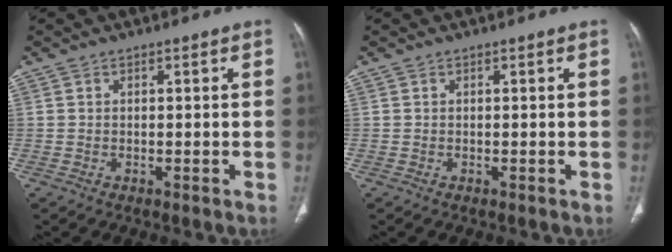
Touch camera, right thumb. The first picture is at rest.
{"total": 0.0}